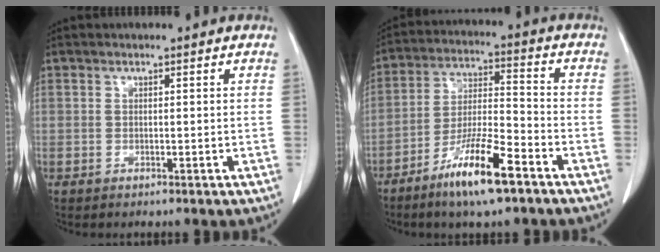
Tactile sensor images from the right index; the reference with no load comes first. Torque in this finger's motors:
{"motor_torque": [1.09, -0.91, 0.36, 0.07]}